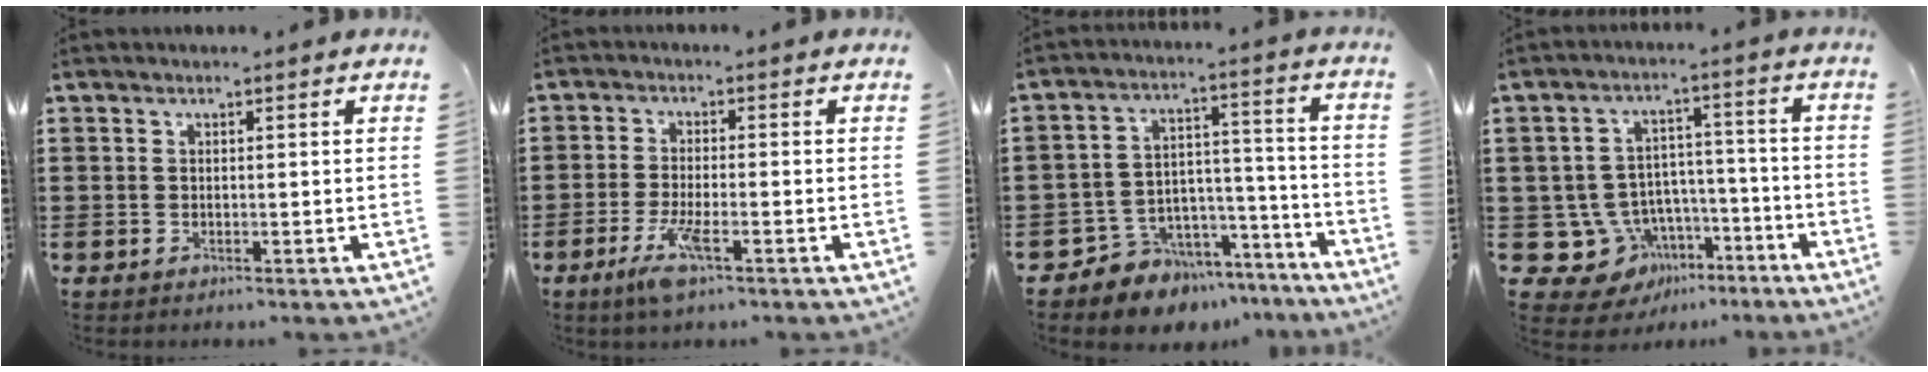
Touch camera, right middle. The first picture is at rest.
{"total": 5.1, "force": [-2.5, 0.9, 4.3], "torque": [-0.089, -0.011, -0.046]}
{"total": 6.6, "force": [-5.8, 3.1, -0.3], "torque": [-0.001, 0.015, -0.111]}
{"total": 8.5, "force": [-5.0, 6.7, 1.8], "torque": [-0.069, 0.013, -0.088]}